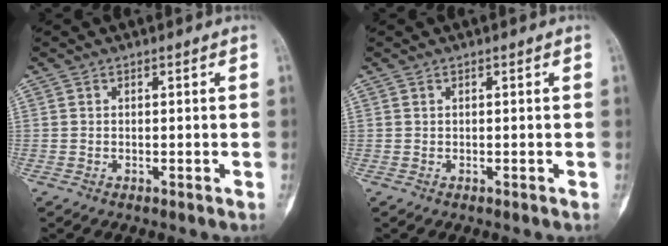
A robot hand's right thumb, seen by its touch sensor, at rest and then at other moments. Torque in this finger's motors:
{"motor_torque": [0.03, 0.03, 0.01, -0.01, 0.02]}